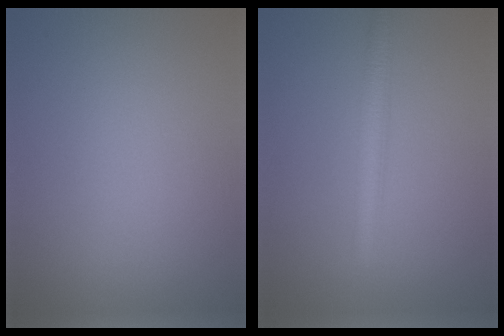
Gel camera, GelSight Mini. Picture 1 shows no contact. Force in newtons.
{"total": 2.6, "press": 2.6, "slide": 0.2}